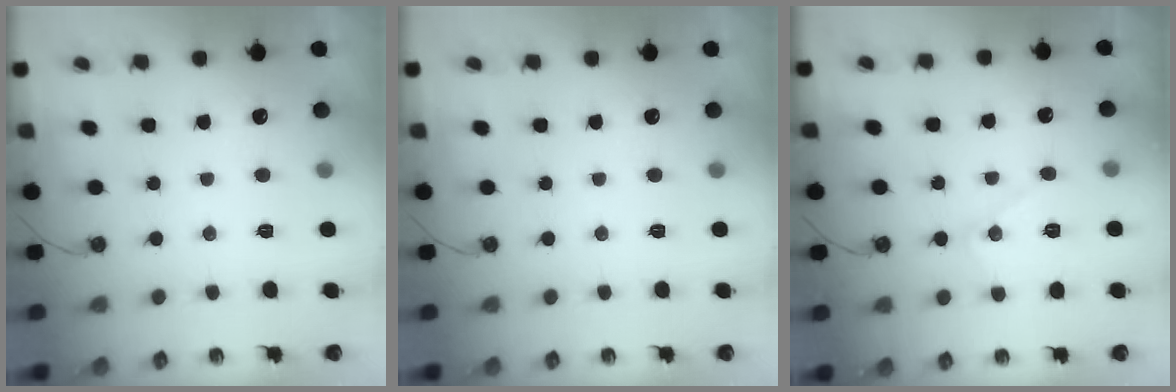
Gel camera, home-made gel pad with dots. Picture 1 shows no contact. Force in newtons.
{"total": 0.0}
{"total": 9.5, "press": 9.5, "slide": 0.6}